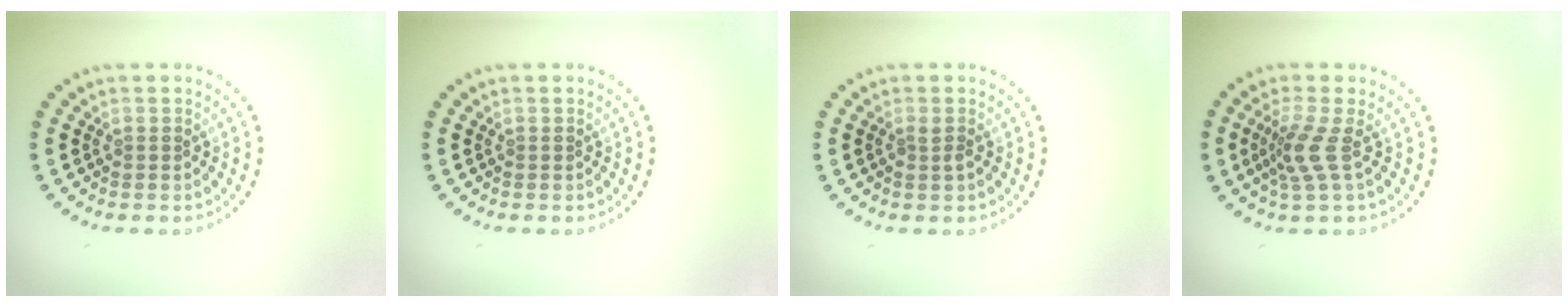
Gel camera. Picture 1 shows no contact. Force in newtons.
{"total": 0.0}
{"total": 0.6, "press": 0.6, "slide": 0.1}
{"total": 2.7, "press": 2.0, "slide": 1.8}